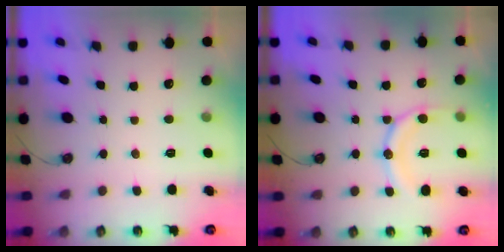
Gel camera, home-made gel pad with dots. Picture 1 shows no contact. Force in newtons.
{"total": 12.9, "press": 12.8, "slide": 1.4}